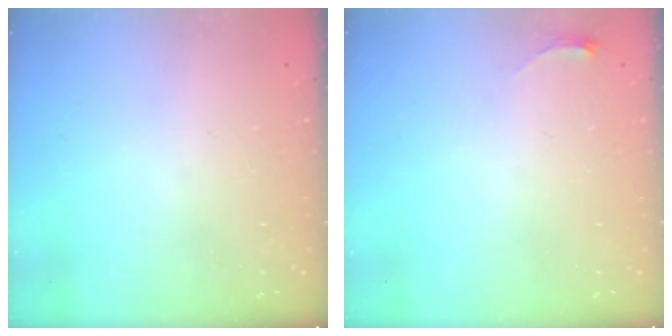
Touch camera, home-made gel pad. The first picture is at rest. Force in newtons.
{"total": 2.8, "press": 2.8, "slide": 0.4}